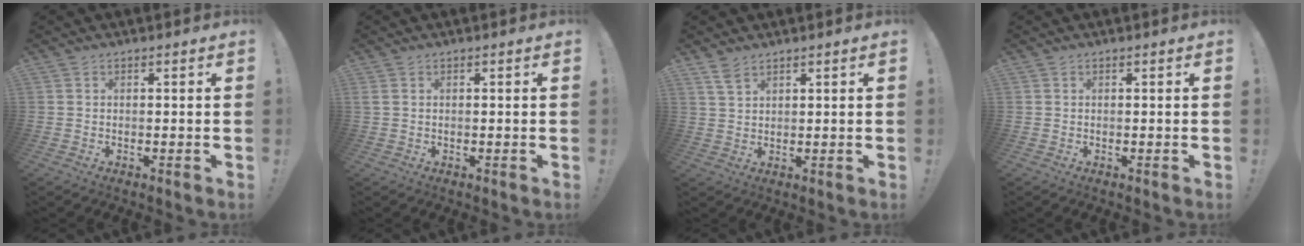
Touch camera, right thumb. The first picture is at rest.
{"total": 0.6, "force": [0.3, 0.2, 0.4], "torque": [-0.015, 0.003, 0.006]}
{"total": 3.9, "force": [2.9, 1.5, 2.0], "torque": [-0.031, -0.019, 0.053]}
{"total": 0.0}